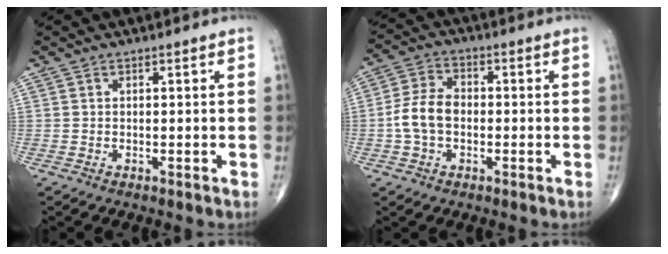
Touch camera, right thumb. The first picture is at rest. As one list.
[{"total": 7.5, "force": [-1.1, 5.1, 5.4], "torque": [-0.104, 0.022, -0.027]}]